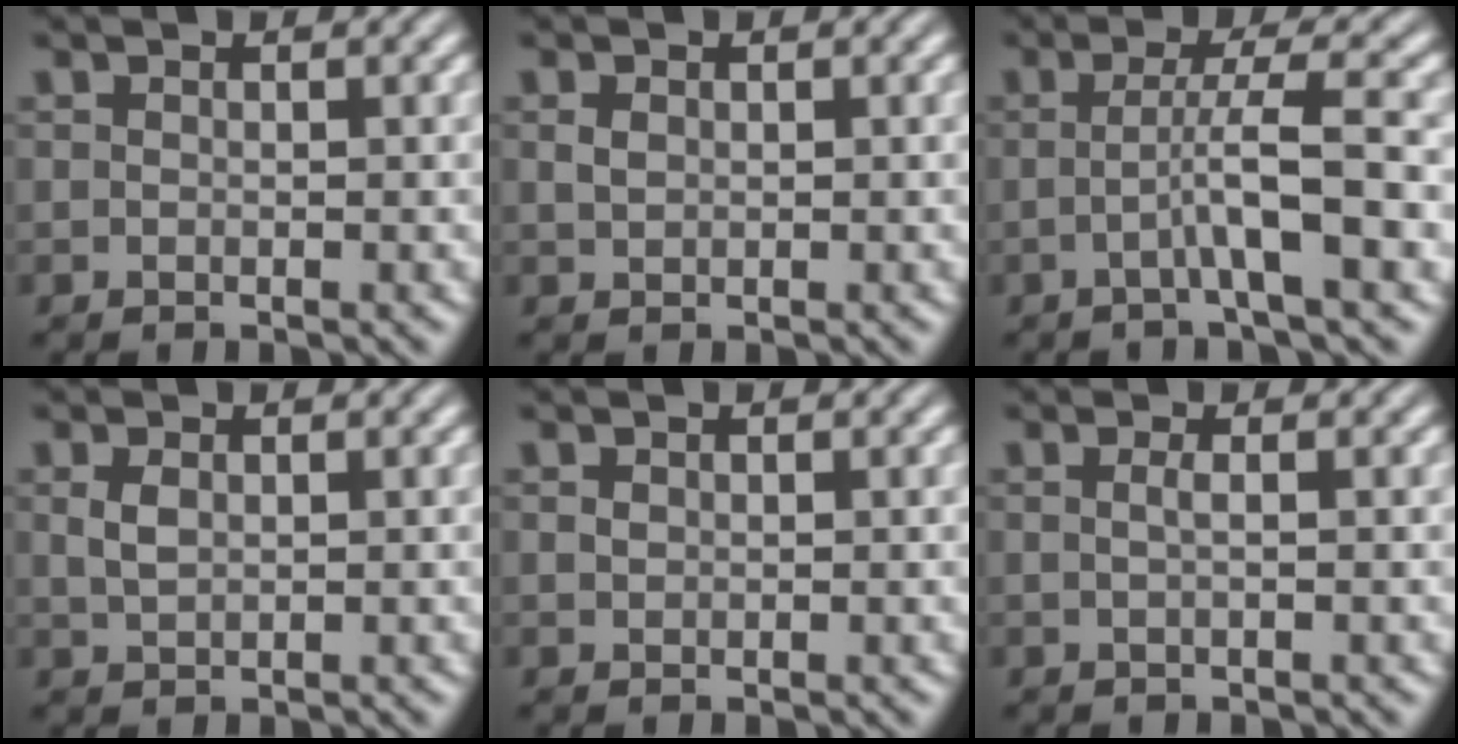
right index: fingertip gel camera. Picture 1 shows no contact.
{"total": 0.7, "force": [0.3, -0.6, 0.2], "torque": [0.003, -0.006, 0.017]}
{"total": 3.6, "force": [-1.1, -0.8, 3.3], "torque": [-0.055, -0.005, -0.016]}
{"total": 0.9, "force": [0.4, -0.1, 0.8], "torque": [-0.012, -0.007, 0.021]}
{"total": 0.8, "force": [0.1, -0.7, -0.1], "torque": [0.004, -0.007, 0.013]}
{"total": 1.0, "force": [-0.3, -0.8, 0.6], "torque": [-0.009, -0.003, -0.002]}